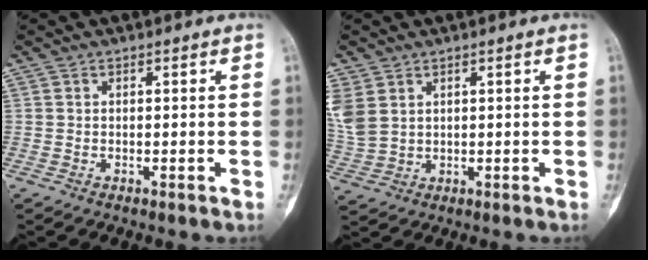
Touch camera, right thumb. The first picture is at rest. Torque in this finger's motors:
{"motor_torque": [-0.51, 0.86, 0.77, 0.77, 0.13]}